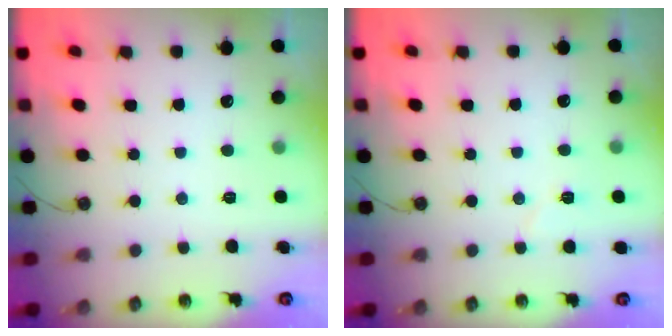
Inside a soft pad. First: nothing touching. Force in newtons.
{"total": 4.8, "press": 4.1, "slide": 2.5}